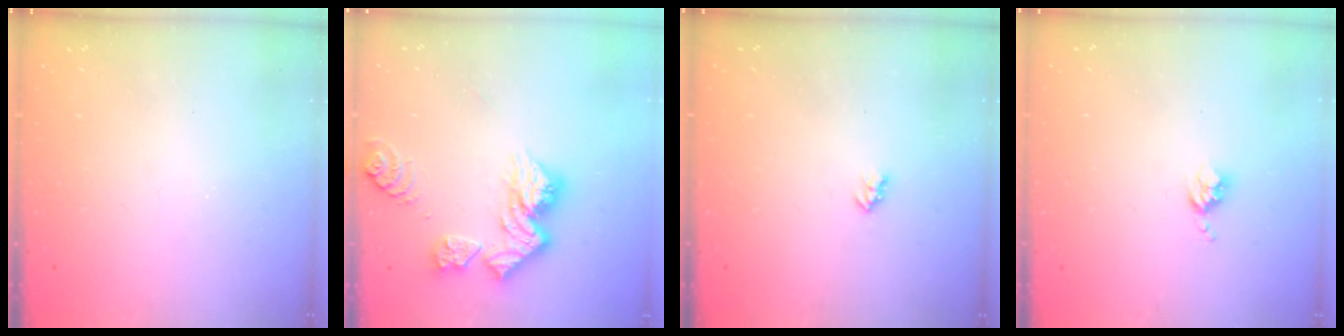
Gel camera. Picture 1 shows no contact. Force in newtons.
{"total": 13.1, "press": 13.0, "slide": 1.4}
{"total": 2.0, "press": 2.0, "slide": 0.3}
{"total": 3.6, "press": 3.6, "slide": 0.4}